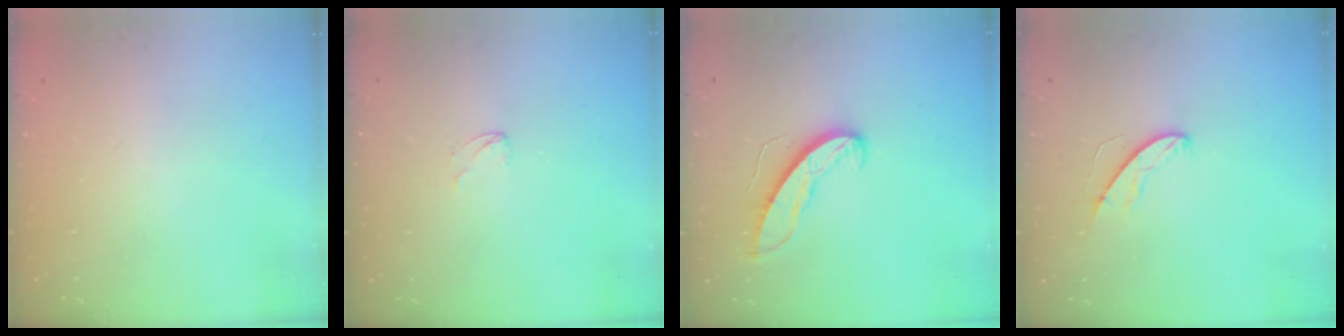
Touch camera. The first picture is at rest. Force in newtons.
{"total": 2.9, "press": 2.9, "slide": 0.2}
{"total": 9.0, "press": 9.0, "slide": 0.3}
{"total": 5.8, "press": 5.8, "slide": 0.4}